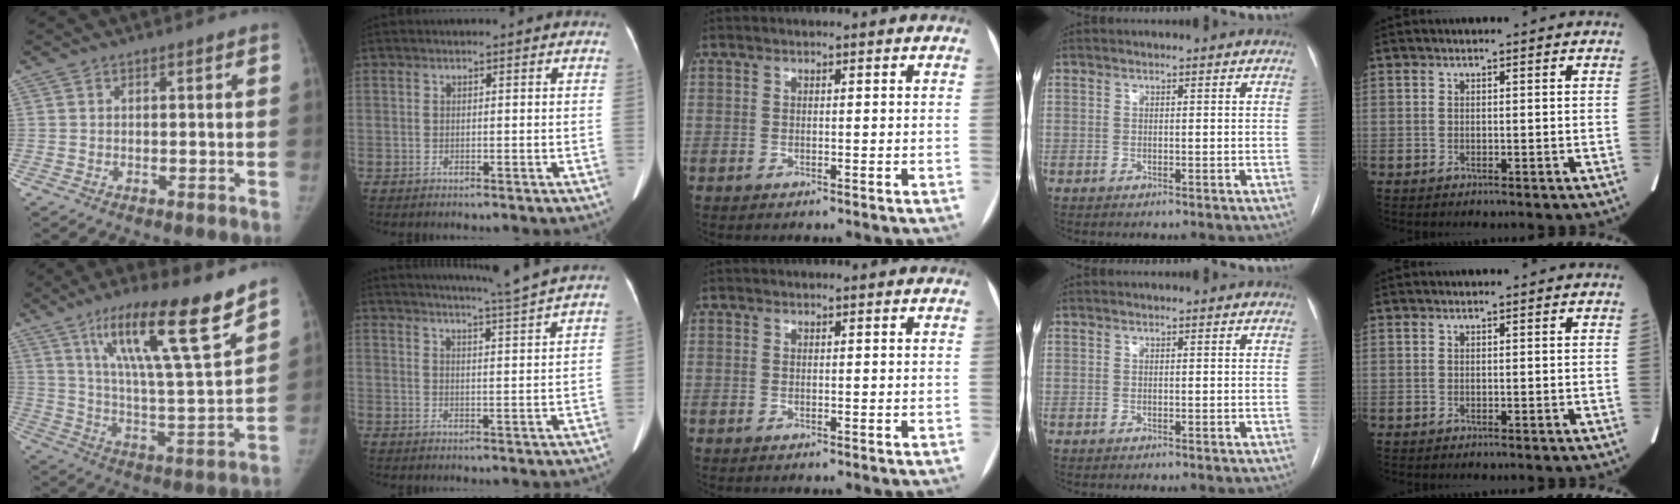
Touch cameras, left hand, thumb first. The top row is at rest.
{"thumb": {"total": 20.1, "force": [13.2, 2.4, 15.0], "torque": [-0.226, -0.066, 0.221]}, "index": {"total": 8.6, "force": [7.7, -2.5, 2.9], "torque": [-0.047, -0.022, 0.104]}, "middle": {"total": 1.9, "force": [-0.8, -1.5, -0.9], "torque": [0.013, -0.010, -0.013]}}